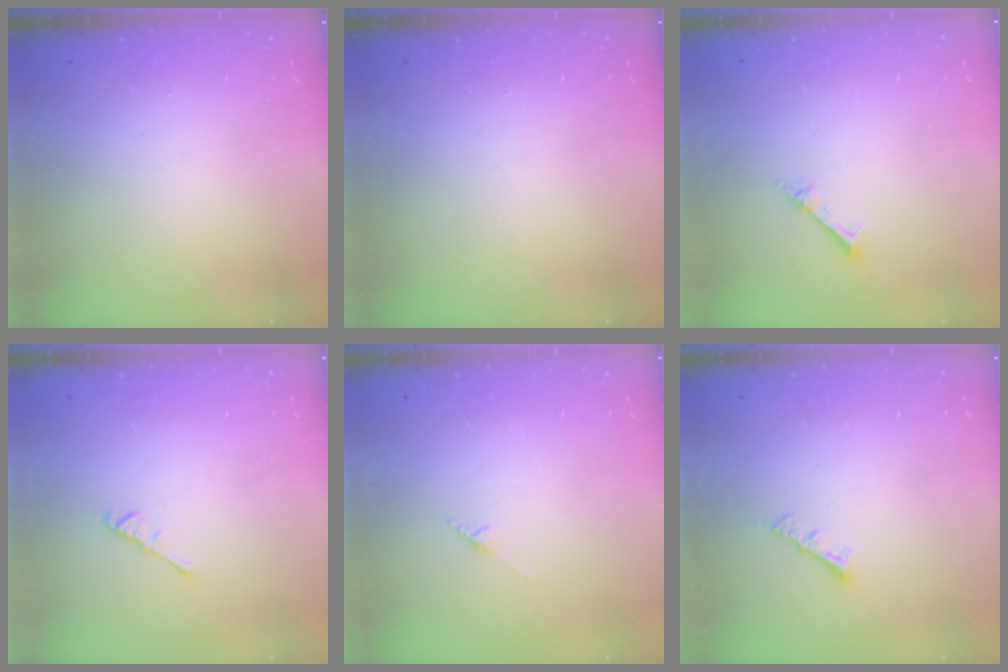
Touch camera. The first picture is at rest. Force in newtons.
{"total": 0.0}
{"total": 2.4, "press": 2.4, "slide": 0.3}
{"total": 2.4, "press": 2.3, "slide": 0.6}
{"total": 2.8, "press": 2.8, "slide": 0.4}
{"total": 3.7, "press": 3.7, "slide": 0.5}